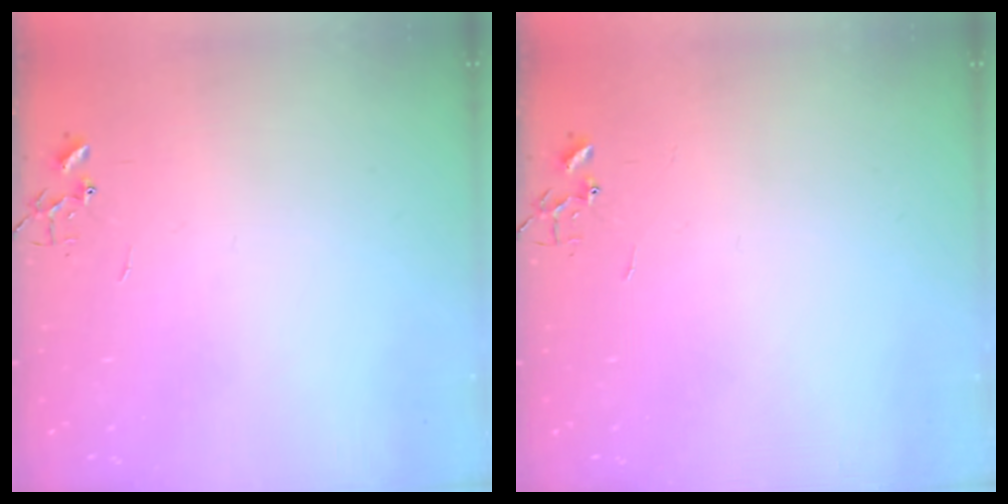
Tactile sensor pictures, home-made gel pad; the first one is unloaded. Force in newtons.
{"total": 0.0}